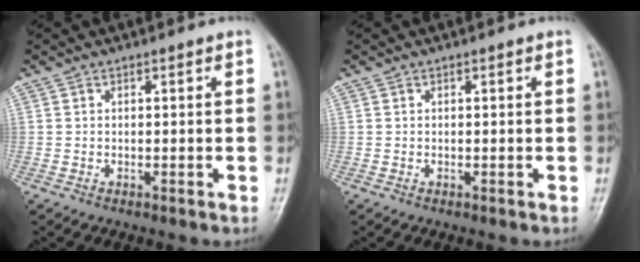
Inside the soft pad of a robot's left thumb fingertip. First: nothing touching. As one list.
[{"total": 0.0}]